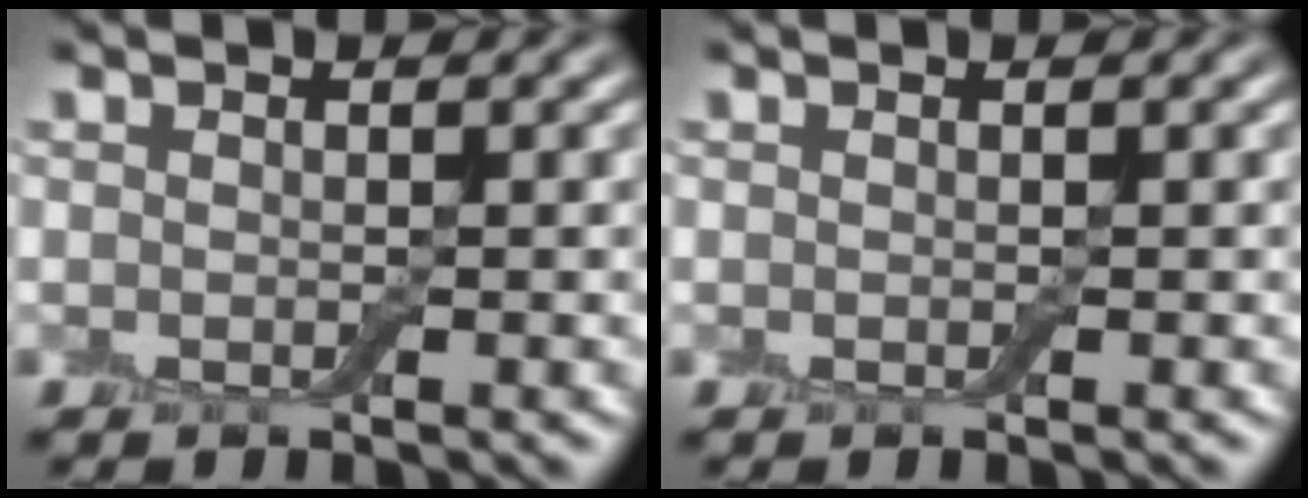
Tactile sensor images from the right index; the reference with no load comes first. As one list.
[{"total": 0.0}]